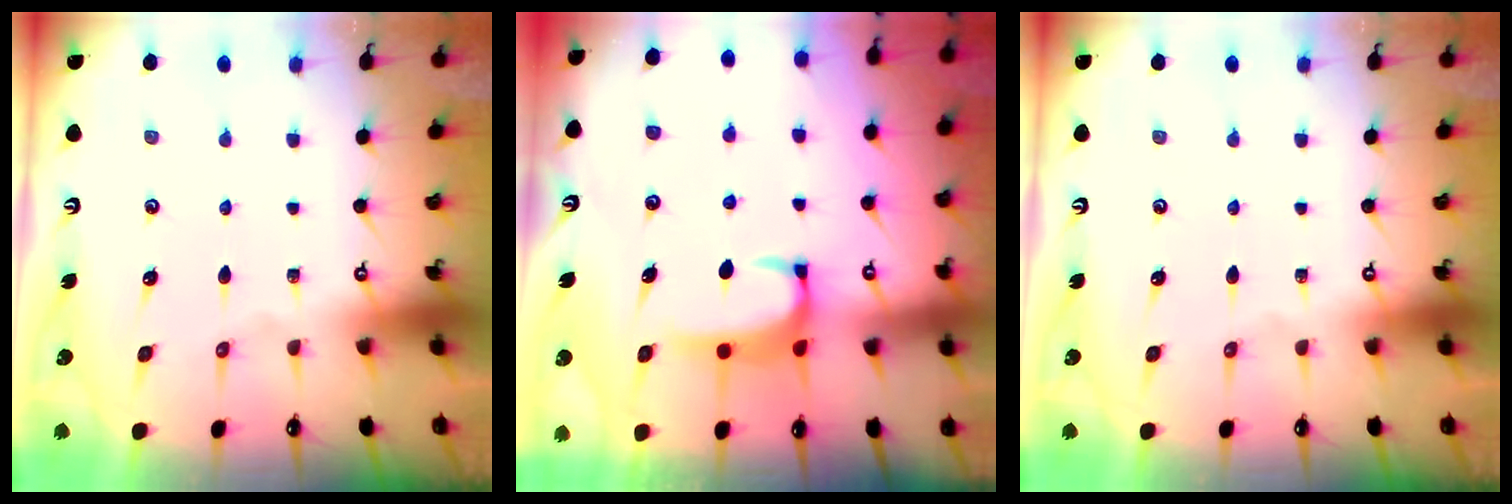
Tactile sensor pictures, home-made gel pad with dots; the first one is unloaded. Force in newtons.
{"total": 2.1, "press": 2.1, "slide": 0.3}
{"total": 0.0}